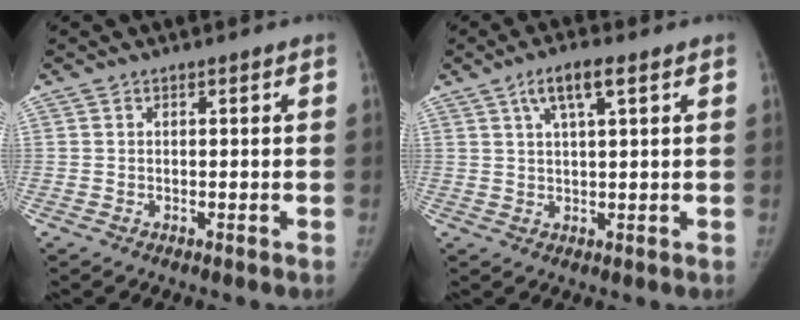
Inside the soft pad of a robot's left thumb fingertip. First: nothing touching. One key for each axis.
{"total": 5.4, "fx": 2.7, "fy": 1.2, "fz": 4.6, "tx": -0.087, "ty": 0.002, "tz": 0.050}